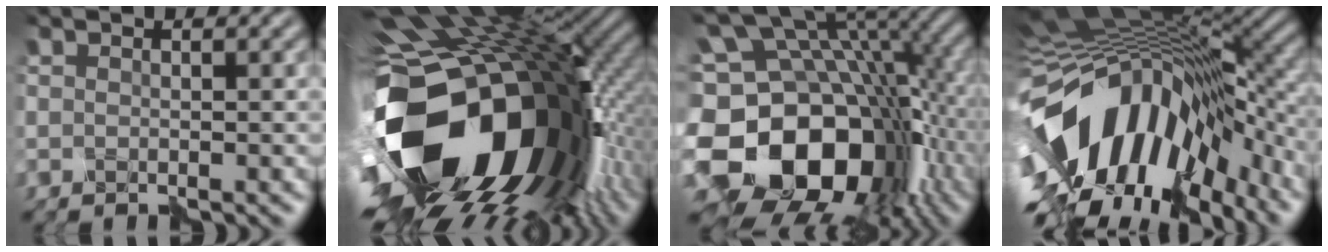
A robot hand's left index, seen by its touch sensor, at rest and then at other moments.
{"total": 20.0, "force": [-5.0, 12.2, 15.0], "torque": [-0.306, -0.049, -0.072]}
{"total": 17.7, "force": [-3.8, 12.1, 12.3], "torque": [-0.230, -0.001, -0.070]}
{"total": 16.8, "force": [-3.4, 9.6, 13.3], "torque": [-0.248, -0.005, -0.063]}